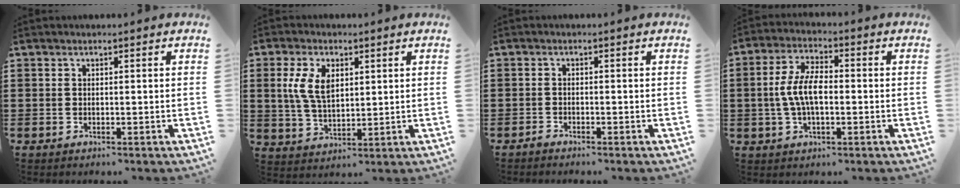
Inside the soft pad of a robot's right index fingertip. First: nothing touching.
{"total": 6.9, "force": [1.8, 3.9, 5.4], "torque": [-0.124, 0.011, 0.030]}
{"total": 0.9, "force": [-0.9, 0.0, 0.0], "torque": [-0.003, -0.001, -0.018]}
{"total": 7.1, "force": [-0.5, 3.2, 6.3], "torque": [-0.141, 0.000, -0.017]}